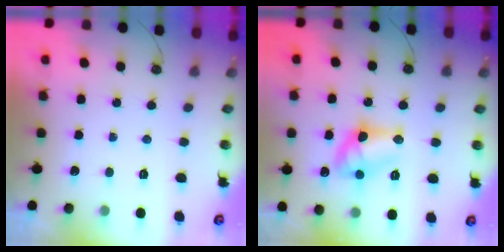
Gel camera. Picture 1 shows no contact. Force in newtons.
{"total": 12.7, "press": 12.7, "slide": 0.8}